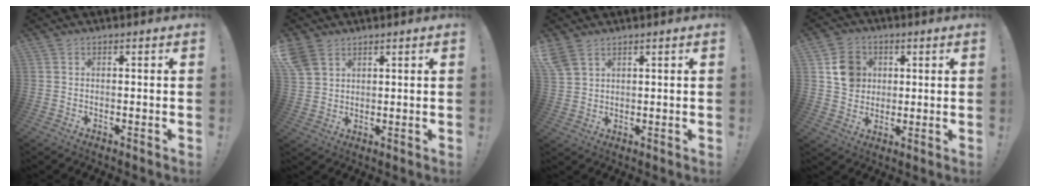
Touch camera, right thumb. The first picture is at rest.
{"total": 5.9, "force": [3.8, 3.8, 2.5], "torque": [-0.062, -0.010, 0.077]}
{"total": 5.1, "force": [3.5, 2.7, 2.5], "torque": [-0.053, -0.010, 0.073]}
{"total": 9.5, "force": [2.6, 8.5, 3.2], "torque": [-0.033, -0.005, 0.057]}